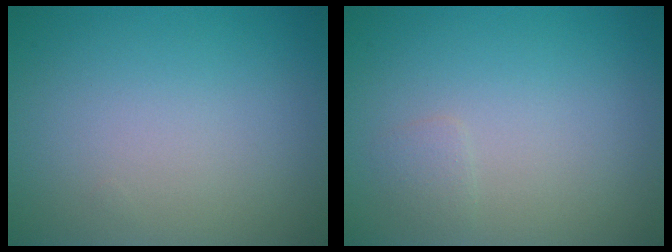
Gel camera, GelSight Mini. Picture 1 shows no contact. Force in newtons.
{"total": 0.8, "press": 0.8, "slide": 0.0}